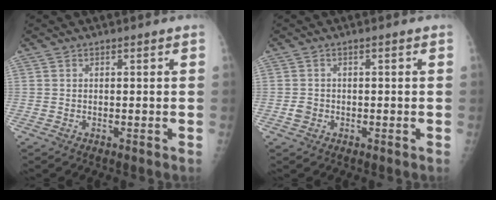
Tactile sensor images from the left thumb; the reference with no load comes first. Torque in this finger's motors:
{"motor_torque": [-0.32, 0.40, 0.16, 0.07, 0.00]}